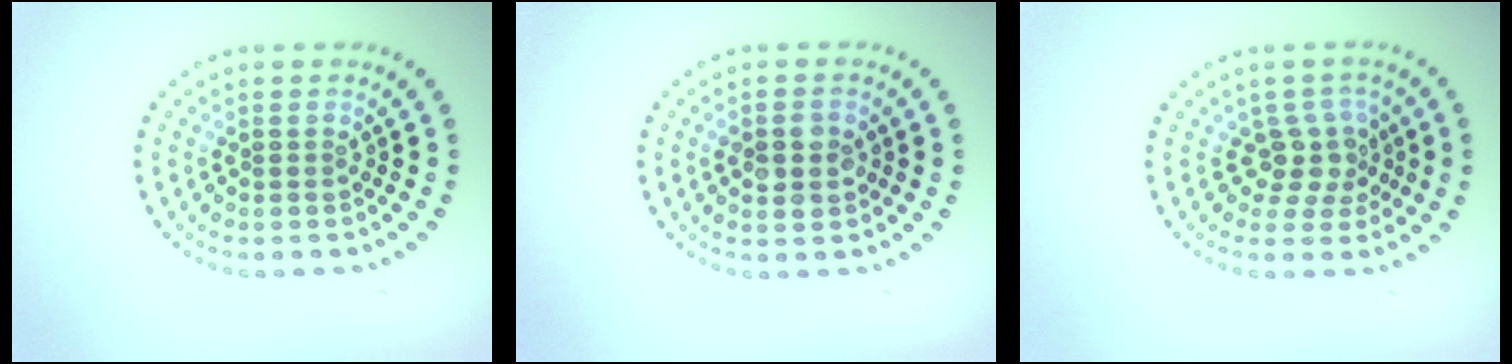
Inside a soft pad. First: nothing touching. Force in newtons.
{"total": 2.8, "press": 2.8, "slide": 0.2}
{"total": 2.9, "press": 2.2, "slide": 1.9}